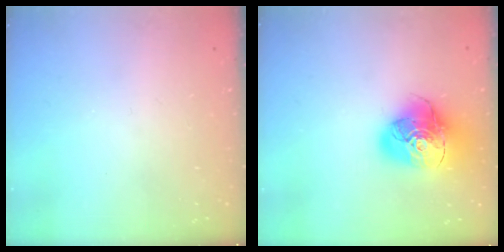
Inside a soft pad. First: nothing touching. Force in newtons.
{"total": 20.1, "press": 20.0, "slide": 2.6}